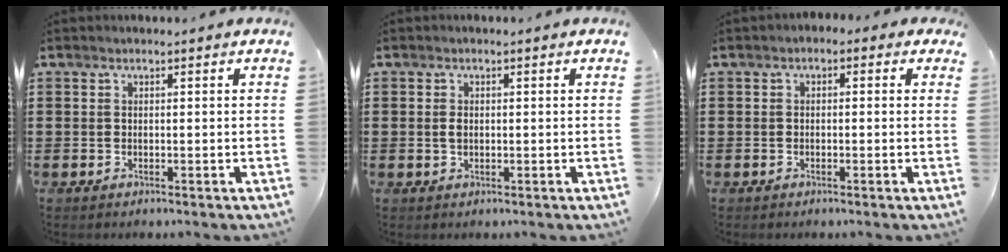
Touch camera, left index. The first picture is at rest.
{"total": 1.4, "force": [0.0, 0.8, 1.1], "torque": [-0.024, 0.004, -0.002]}
{"total": 1.3, "force": [-0.9, 0.8, 0.5], "torque": [-0.013, 0.005, -0.021]}